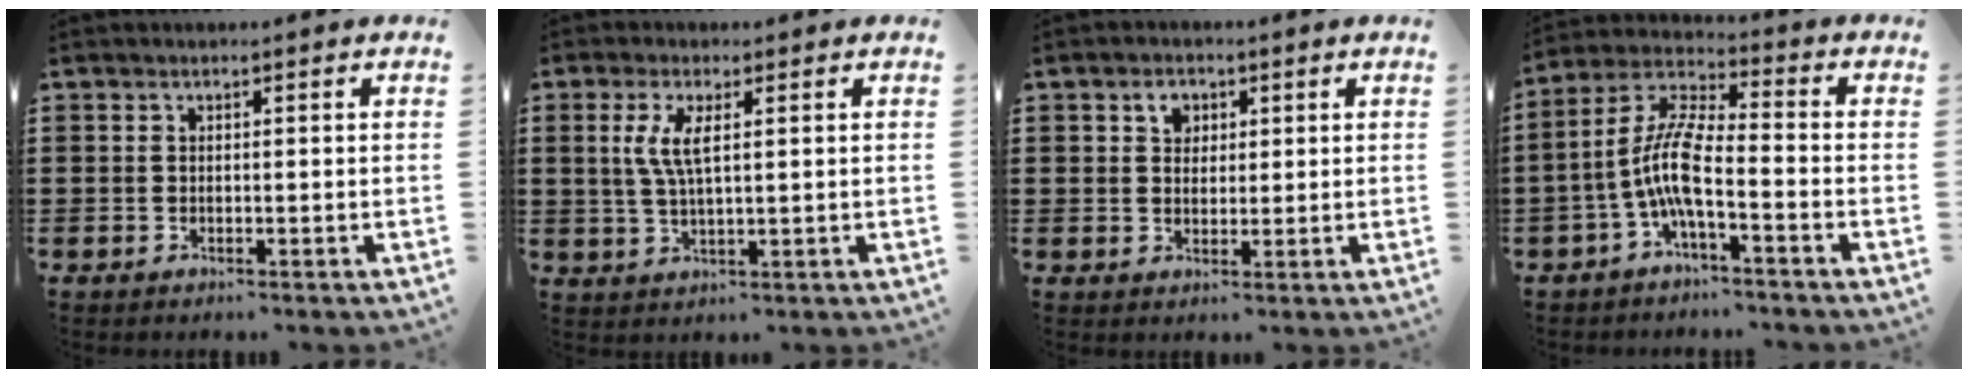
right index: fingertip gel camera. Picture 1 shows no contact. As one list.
[{"total": 4.7, "force": [1.3, 1.4, 4.3], "torque": [-0.099, 0.001, 0.018]}, {"total": 2.8, "force": [1.3, 2.1, 1.4], "torque": [-0.027, 0.006, 0.022]}, {"total": 8.9, "force": [-2.8, 2.0, 8.2], "torque": [-0.191, -0.014, -0.060]}]